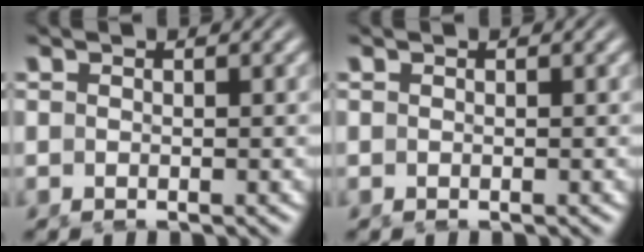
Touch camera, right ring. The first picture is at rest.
{"total": 0.0}